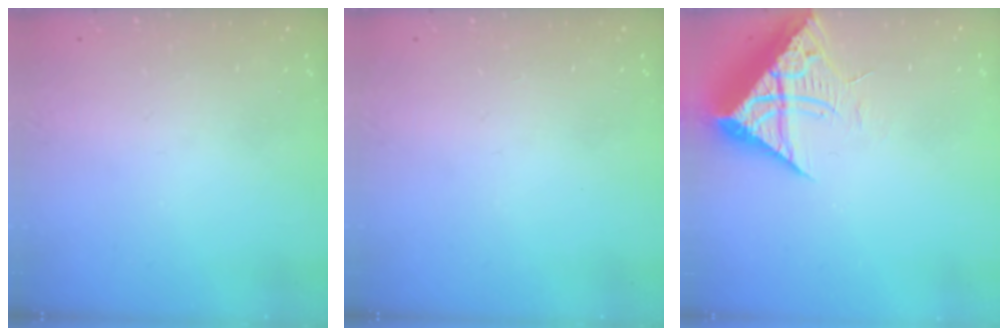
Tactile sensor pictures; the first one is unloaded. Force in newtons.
{"total": 0.0}
{"total": 11.8, "press": 11.7, "slide": 1.2}